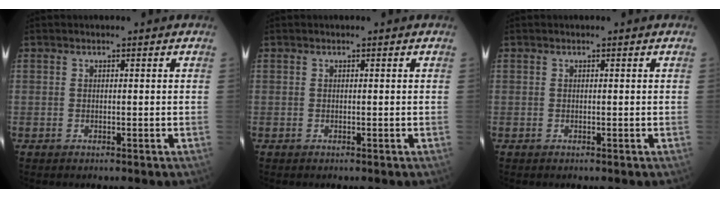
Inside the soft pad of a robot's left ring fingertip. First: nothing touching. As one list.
[{"total": 0.0}, {"total": 0.0}]